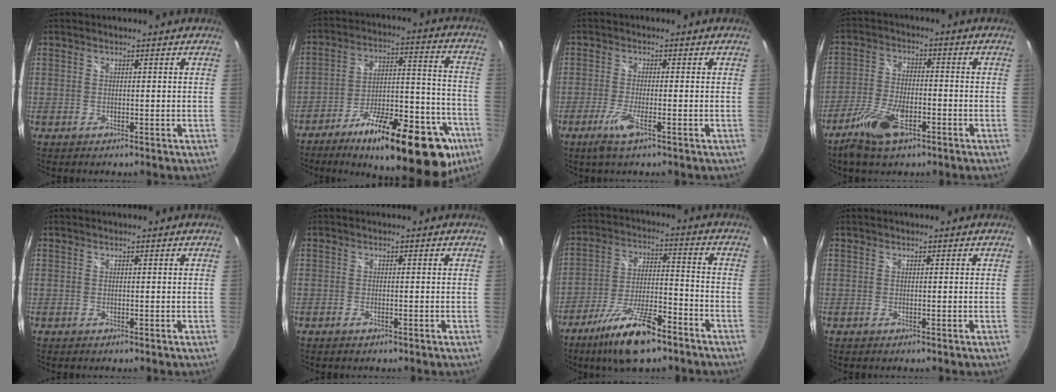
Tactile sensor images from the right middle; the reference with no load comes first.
{"total": 26.9, "force": [-16.7, 8.9, 19.1], "torque": [-0.267, 0.000, -0.237]}
{"total": 4.5, "force": [-2.6, 0.3, 3.7], "torque": [-0.084, -0.014, -0.051]}
{"total": 9.8, "force": [-5.8, 4.2, 6.6], "torque": [-0.152, -0.009, -0.110]}
{"total": 0.0}
{"total": 0.9, "force": [-0.6, 0.4, 0.5], "torque": [-0.009, -0.002, -0.012]}
{"total": 14.1, "force": [-9.8, 4.0, 9.3], "torque": [-0.186, -0.017, -0.173]}
{"total": 0.0}